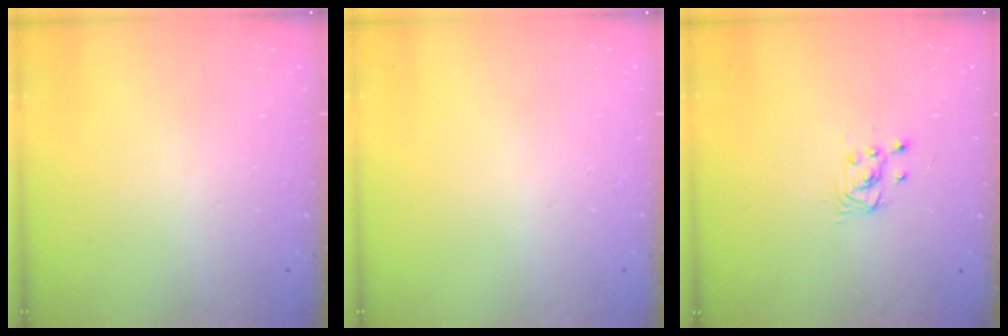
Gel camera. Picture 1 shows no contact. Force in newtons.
{"total": 0.0}
{"total": 2.2, "press": 2.2, "slide": 0.3}